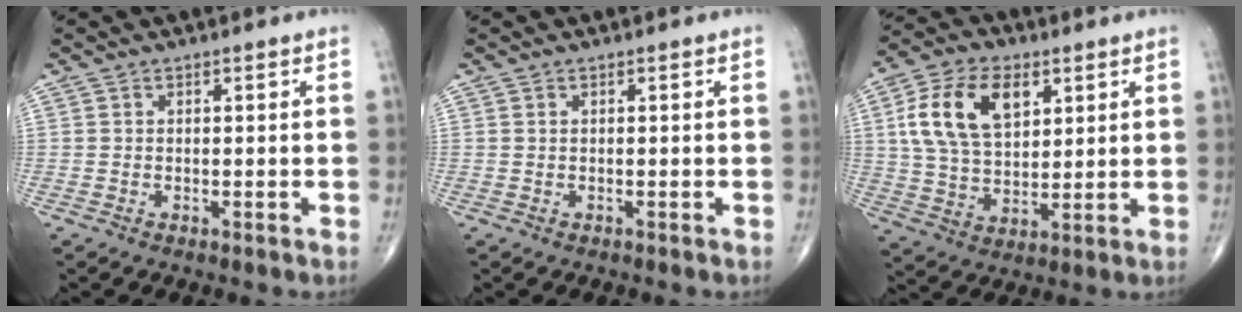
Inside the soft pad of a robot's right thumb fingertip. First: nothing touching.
{"total": 0.0}
{"total": 15.3, "force": [5.1, 9.3, 11.1], "torque": [-0.193, -0.005, 0.098]}